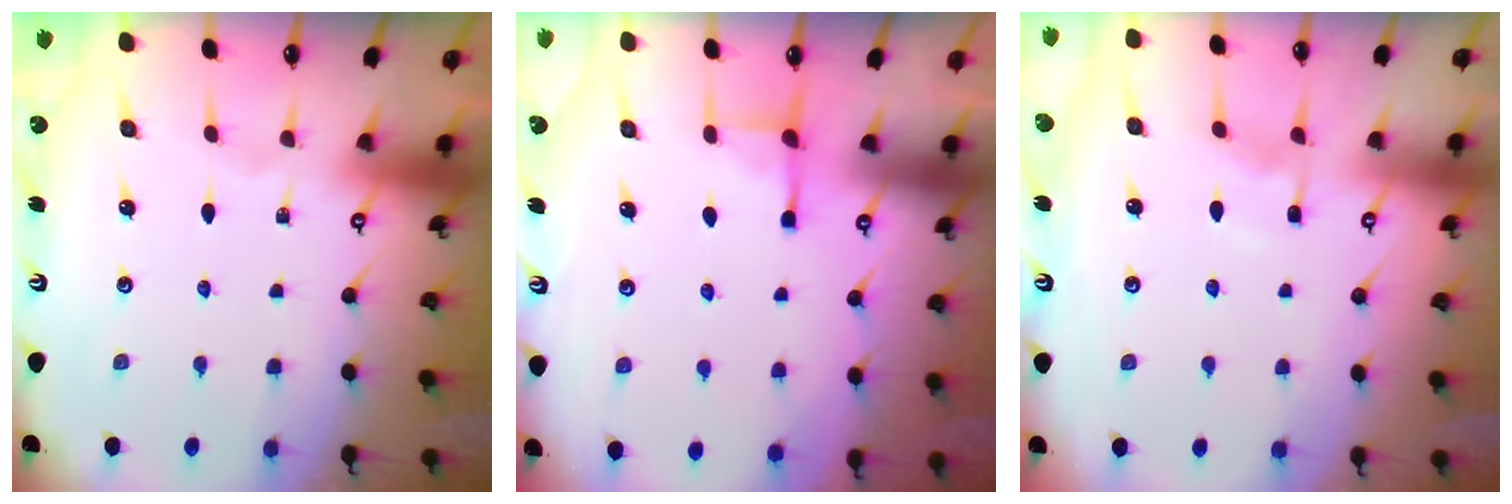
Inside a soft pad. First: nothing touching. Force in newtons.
{"total": 2.9, "press": 2.8, "slide": 0.5}
{"total": 4.2, "press": 4.2, "slide": 0.6}